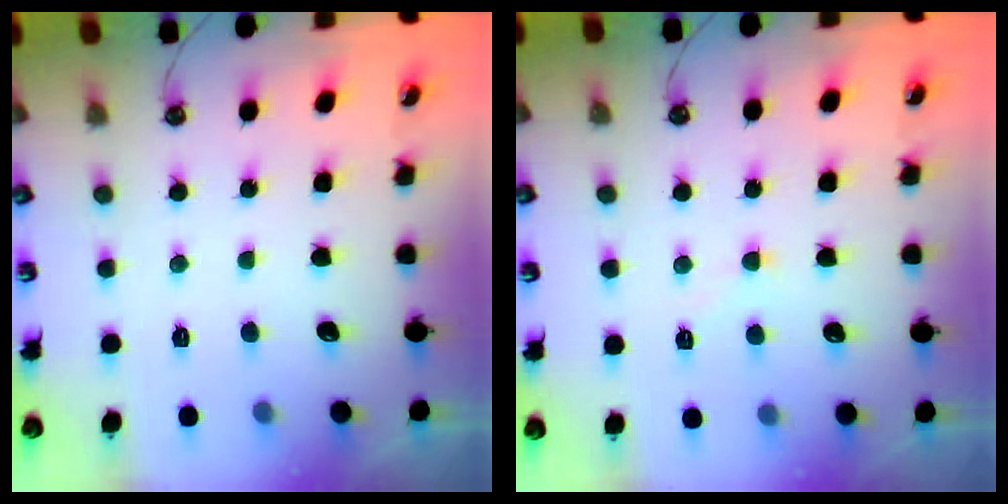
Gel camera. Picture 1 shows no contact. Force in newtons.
{"total": 1.8, "press": 1.7, "slide": 0.5}